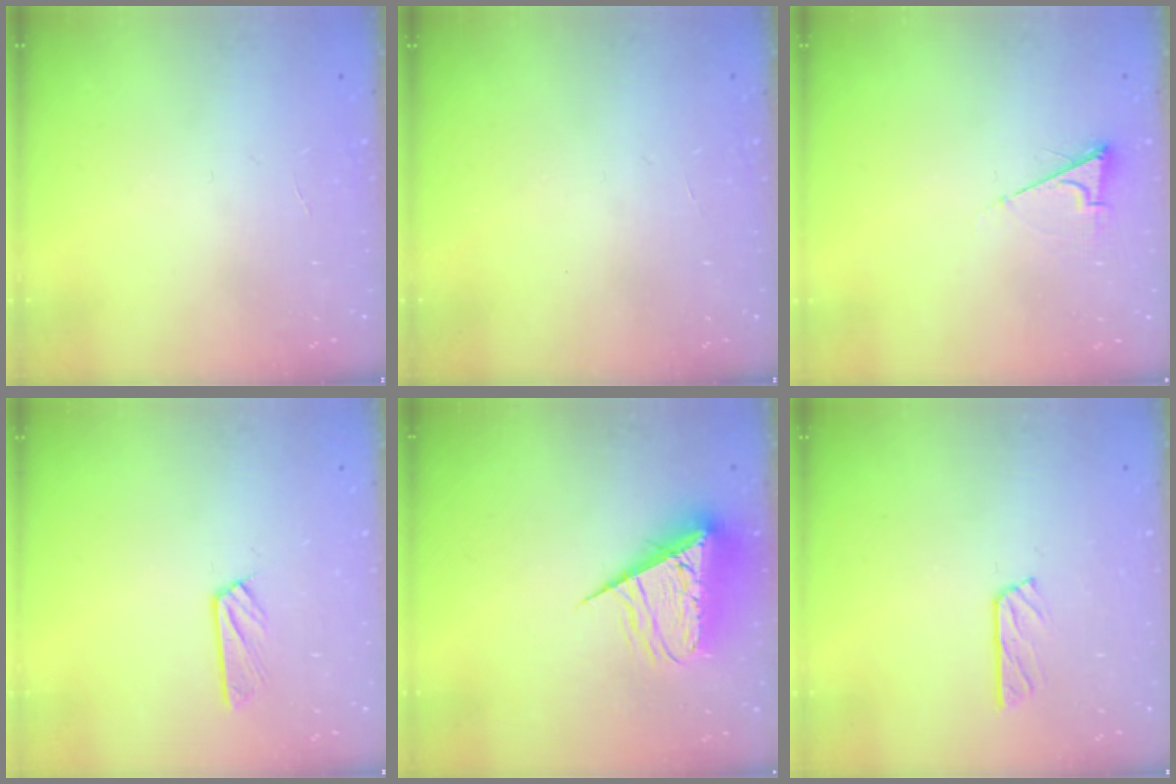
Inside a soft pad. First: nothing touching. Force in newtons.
{"total": 0.0}
{"total": 6.3, "press": 6.3, "slide": 0.7}
{"total": 4.6, "press": 4.6, "slide": 0.2}
{"total": 9.9, "press": 9.8, "slide": 0.7}
{"total": 5.5, "press": 5.5, "slide": 0.2}